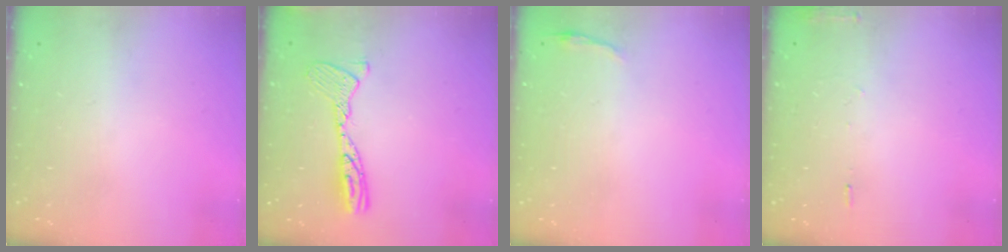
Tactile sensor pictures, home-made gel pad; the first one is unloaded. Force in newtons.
{"total": 12.0, "press": 11.9, "slide": 1.1}
{"total": 2.8, "press": 2.8, "slide": 0.6}
{"total": 5.9, "press": 5.7, "slide": 1.6}